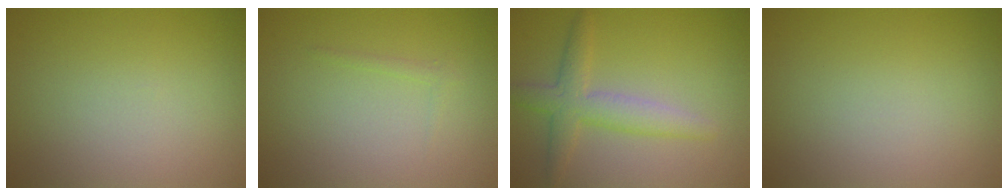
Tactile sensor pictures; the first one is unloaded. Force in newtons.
{"total": 0.7, "press": 0.7, "slide": 0.0}
{"total": 2.8, "press": 2.8, "slide": 0.2}
{"total": 0.0}